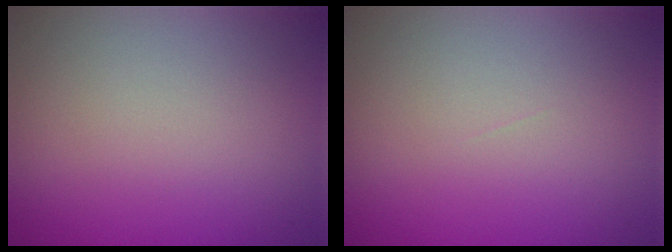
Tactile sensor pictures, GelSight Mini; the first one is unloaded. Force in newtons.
{"total": 0.0}